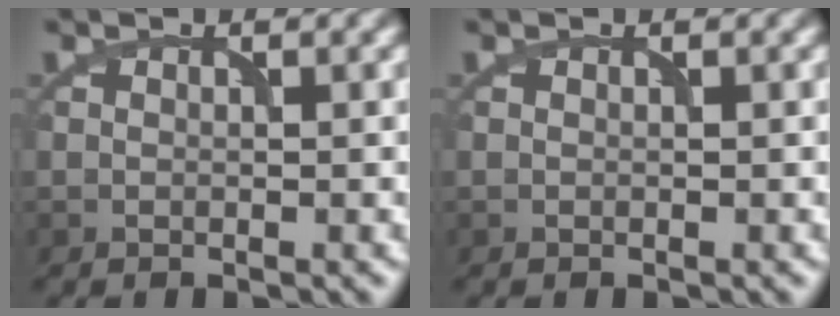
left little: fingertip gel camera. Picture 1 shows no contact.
{"total": 0.0}